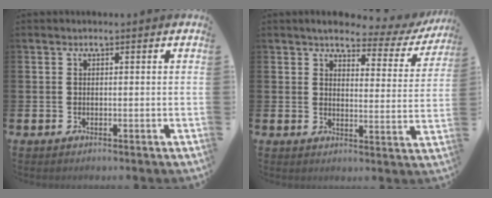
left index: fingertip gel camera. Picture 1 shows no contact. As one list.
[{"total": 3.7, "force": [3.2, 1.3, 1.2], "torque": [-0.024, -0.029, 0.044]}]